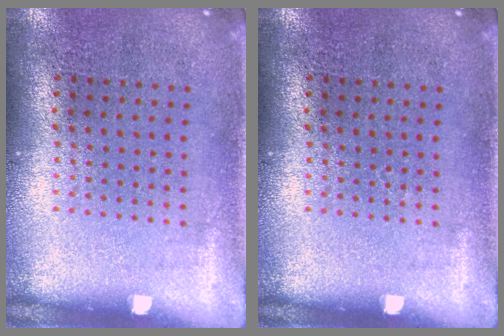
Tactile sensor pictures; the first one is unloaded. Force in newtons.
{"total": 0.0}